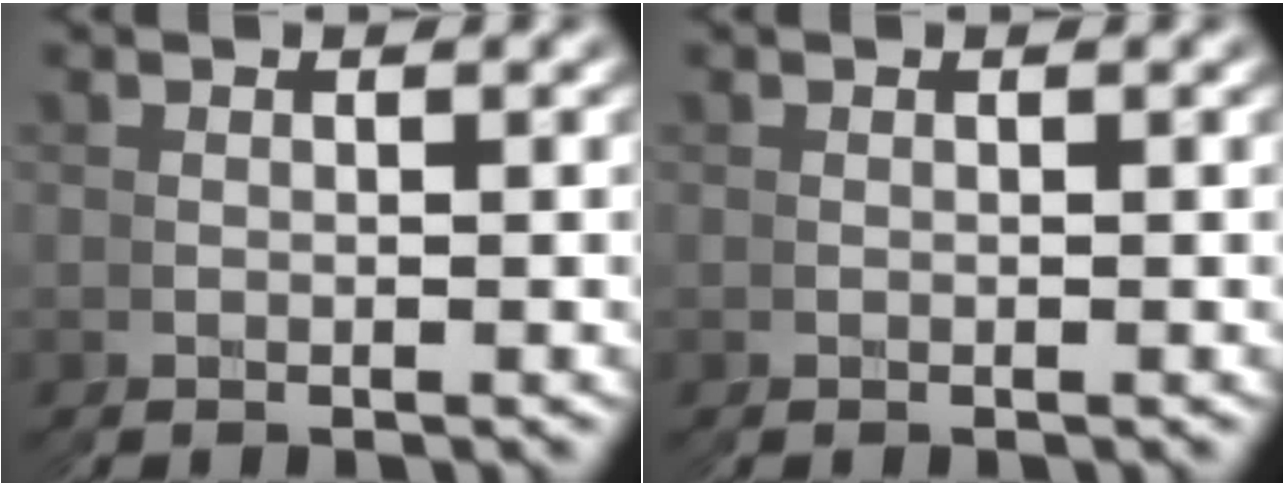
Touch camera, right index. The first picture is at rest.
{"total": 0.0}